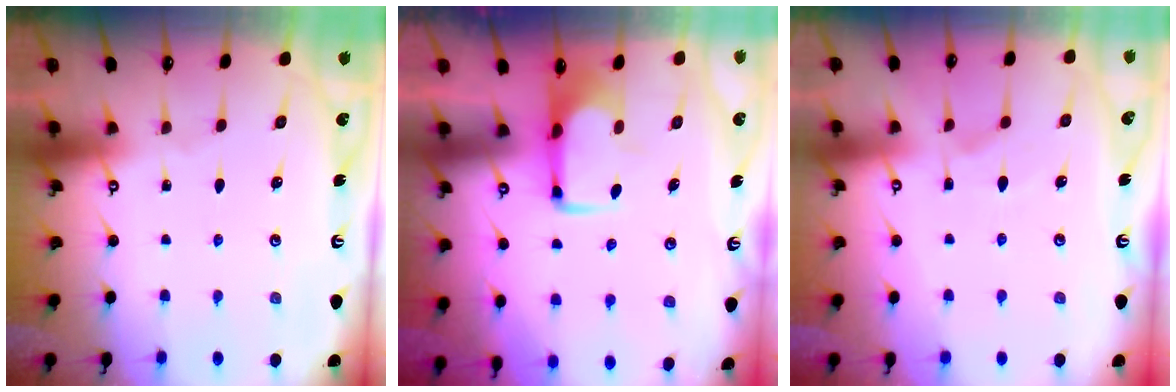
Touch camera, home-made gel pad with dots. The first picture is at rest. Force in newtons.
{"total": 1.8, "press": 1.7, "slide": 0.5}
{"total": 4.0, "press": 3.8, "slide": 1.4}